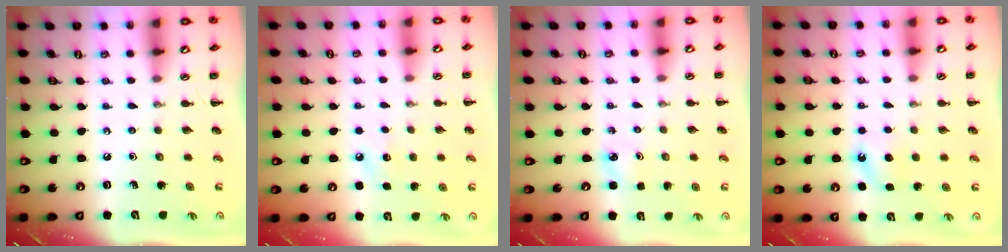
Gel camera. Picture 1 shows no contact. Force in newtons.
{"total": 6.1, "press": 5.9, "slide": 1.5}
{"total": 2.5, "press": 2.4, "slide": 0.8}
{"total": 5.2, "press": 5.0, "slide": 1.6}